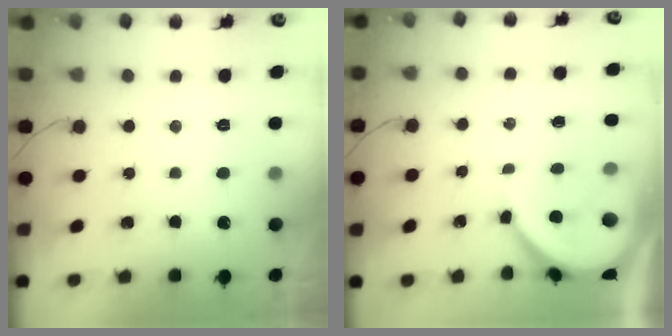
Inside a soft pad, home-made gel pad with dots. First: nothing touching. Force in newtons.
{"total": 8.0, "press": 7.9, "slide": 0.9}